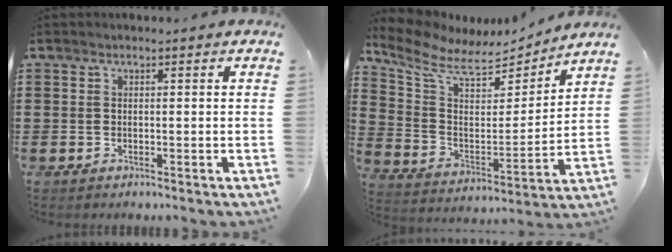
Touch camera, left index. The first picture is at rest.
{"total": 8.0, "force": [7.1, 2.2, 3.1], "torque": [-0.096, -0.048, 0.121]}